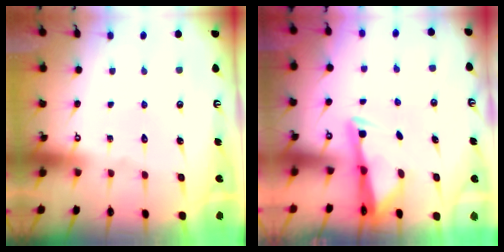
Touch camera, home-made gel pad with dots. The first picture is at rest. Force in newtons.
{"total": 2.8, "press": 2.7, "slide": 0.4}